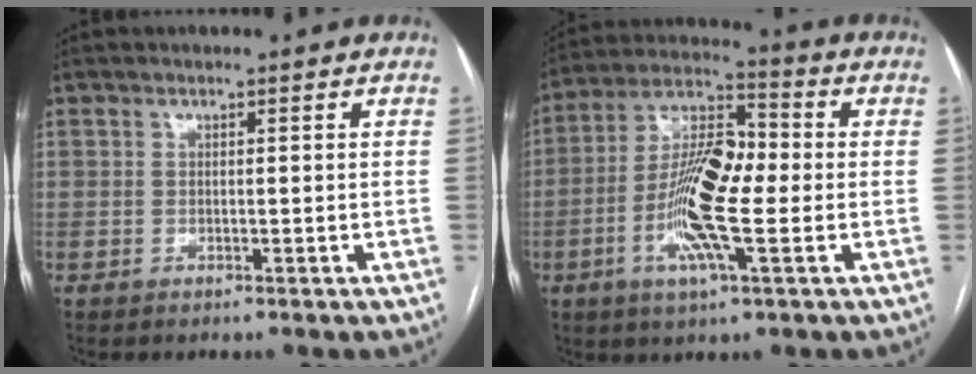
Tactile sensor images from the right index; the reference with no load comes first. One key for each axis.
{"total": 13.9, "fx": -2.3, "fy": 3.1, "fz": 13.3, "tx": -0.260, "ty": 0.009, "tz": -0.047}